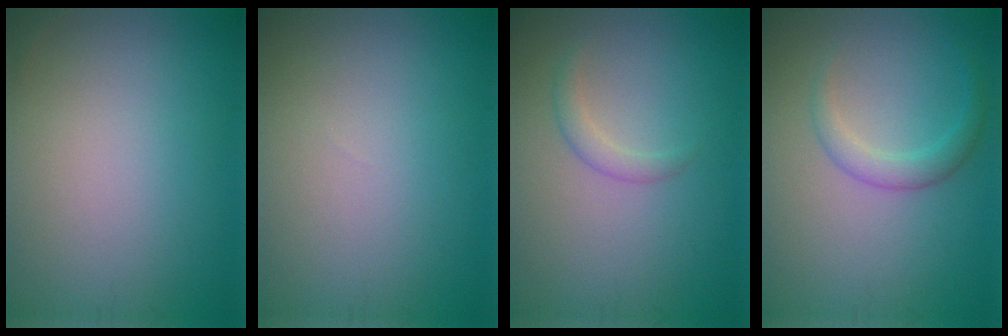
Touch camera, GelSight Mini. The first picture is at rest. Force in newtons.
{"total": 0.0}
{"total": 1.4, "press": 1.4, "slide": 0.0}
{"total": 2.1, "press": 2.1, "slide": 0.1}